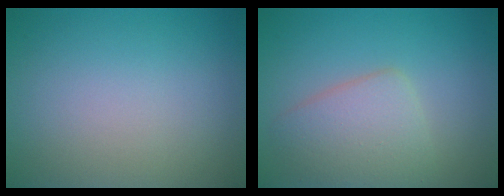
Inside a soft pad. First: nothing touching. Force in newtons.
{"total": 4.1, "press": 4.1, "slide": 0.1}